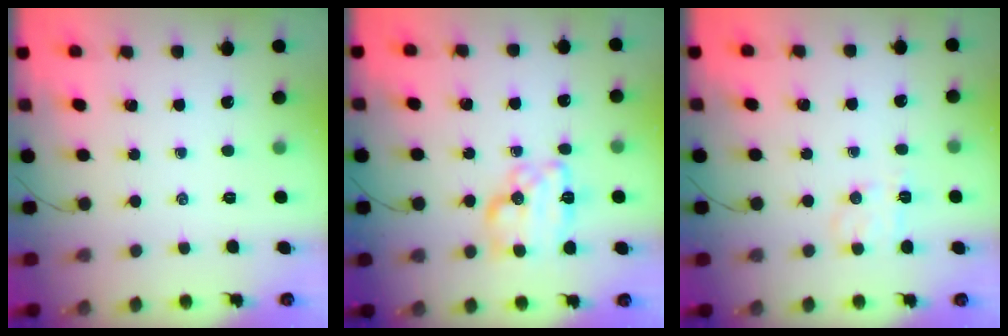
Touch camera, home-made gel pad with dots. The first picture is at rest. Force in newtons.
{"total": 11.3, "press": 11.3, "slide": 0.5}
{"total": 7.9, "press": 7.8, "slide": 1.4}